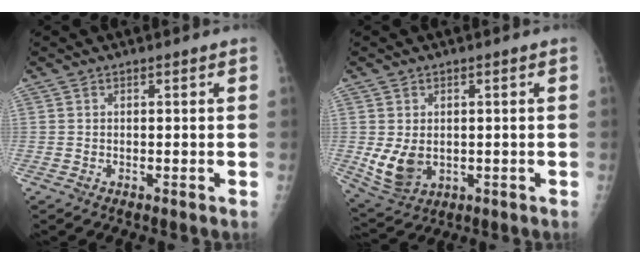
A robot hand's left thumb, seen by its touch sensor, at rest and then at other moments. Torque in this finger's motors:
{"motor_torque": [0.45, 0.57, 0.82, -0.03, 0.30]}